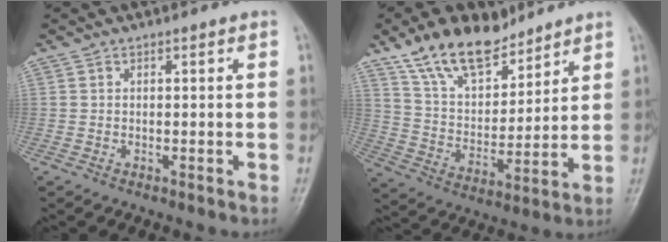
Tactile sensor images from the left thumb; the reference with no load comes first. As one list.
[{"total": 15.0, "force": [10.9, 7.5, 7.2], "torque": [-0.091, -0.056, 0.204]}]